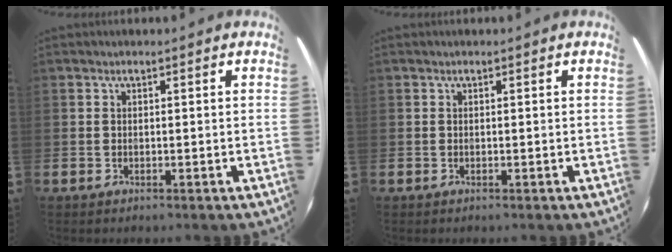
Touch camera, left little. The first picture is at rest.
{"total": 0.0}